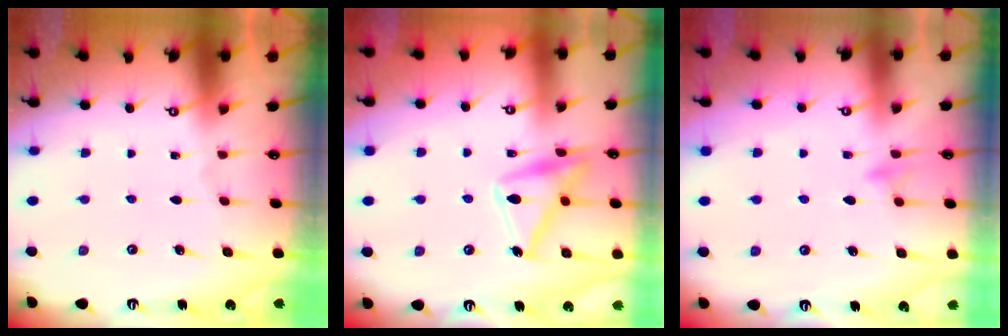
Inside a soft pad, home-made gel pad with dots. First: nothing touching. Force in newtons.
{"total": 16.2, "press": 16.2, "slide": 1.0}
{"total": 8.3, "press": 8.2, "slide": 0.9}